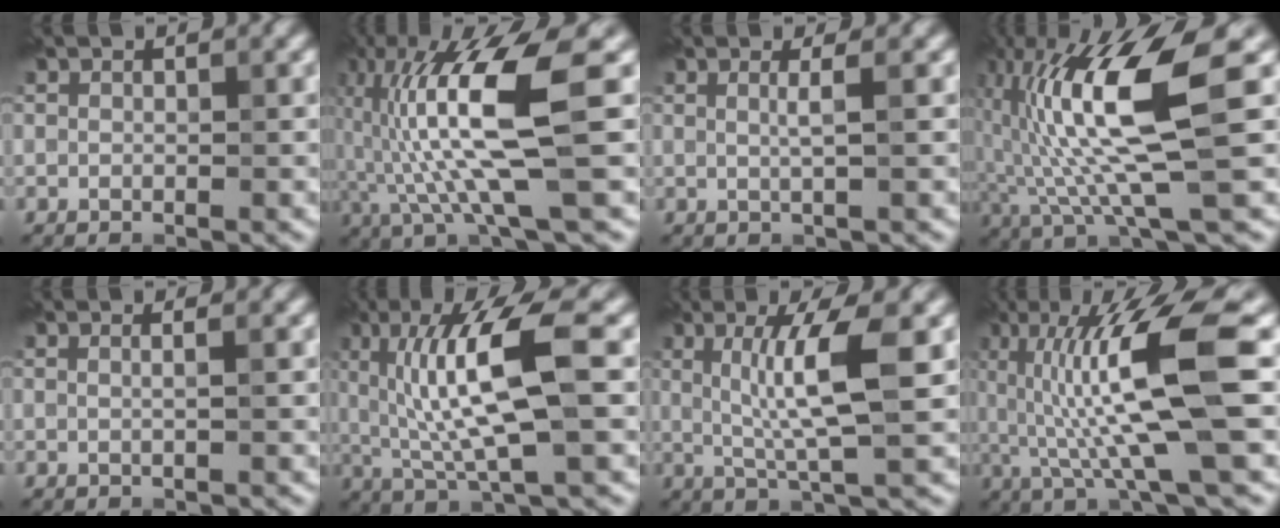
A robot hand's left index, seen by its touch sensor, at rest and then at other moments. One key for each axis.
{"total": 10.2, "fx": 0.0, "fy": 1.5, "fz": 10.1, "tx": -0.193, "ty": 0.010, "tz": 0.004}
{"total": 1.3, "fx": 0.4, "fy": 0.1, "fz": 1.3, "tx": -0.022, "ty": 0.002, "tz": 0.001}
{"total": 11.0, "fx": 1.0, "fy": 2.0, "fz": 10.7, "tx": -0.205, "ty": 0.006, "tz": 0.021}
{"total": 0.9, "fx": 0.4, "fy": 0.2, "fz": 0.7, "tx": -0.007, "ty": -0.006, "tz": -0.002}
{"total": 8.8, "fx": 1.5, "fy": 1.7, "fz": 8.6, "tx": -0.155, "ty": -0.004, "tz": 0.031}
{"total": 5.8, "fx": 1.1, "fy": 0.5, "fz": 5.6, "tx": -0.105, "ty": 0.004, "tz": 0.021}
{"total": 10.5, "fx": 0.9, "fy": 1.6, "fz": 10.3, "tx": -0.173, "ty": 0.003, "tz": 0.020}